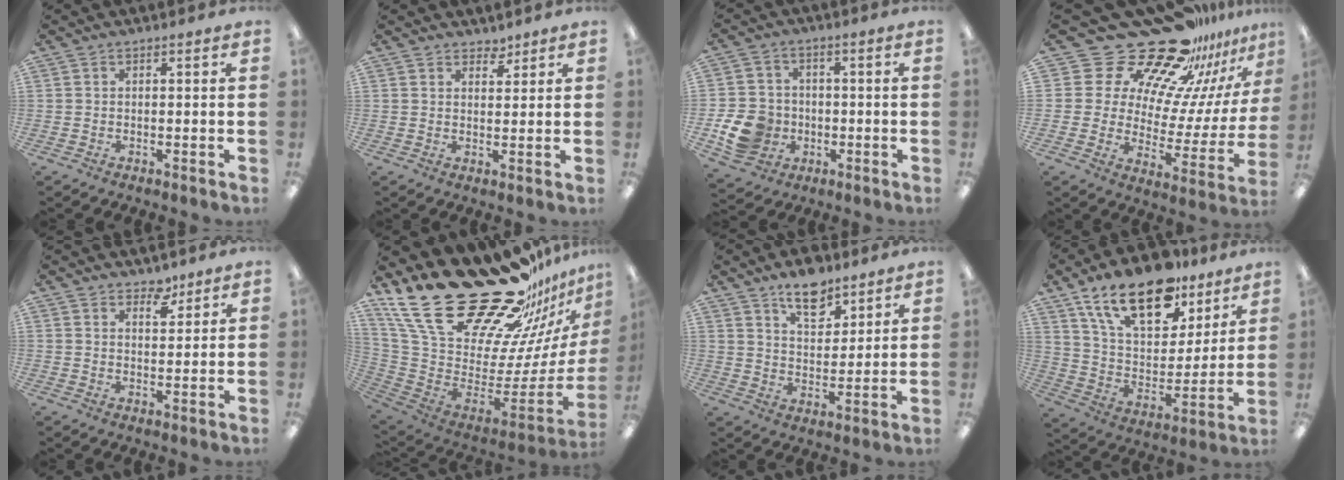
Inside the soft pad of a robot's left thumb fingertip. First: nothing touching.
{"total": 2.8, "force": [2.5, 1.3, 0.2], "torque": [0.009, -0.016, 0.044]}
{"total": 10.5, "force": [-2.8, 9.1, 4.6], "torque": [-0.102, 0.019, -0.045]}
{"total": 23.5, "force": [19.5, 10.5, 7.8], "torque": [-0.124, -0.159, 0.346]}
{"total": 4.4, "force": [3.8, 2.0, 0.9], "torque": [-0.001, -0.025, 0.068]}
{"total": 33.8, "force": [24.4, 14.9, 18.1], "torque": [-0.281, -0.193, 0.476]}
{"total": 10.3, "force": [7.7, 5.1, 4.5], "torque": [-0.056, -0.042, 0.135]}
{"total": 21.1, "force": [14.2, 10.0, 12.0], "torque": [-0.213, -0.073, 0.253]}